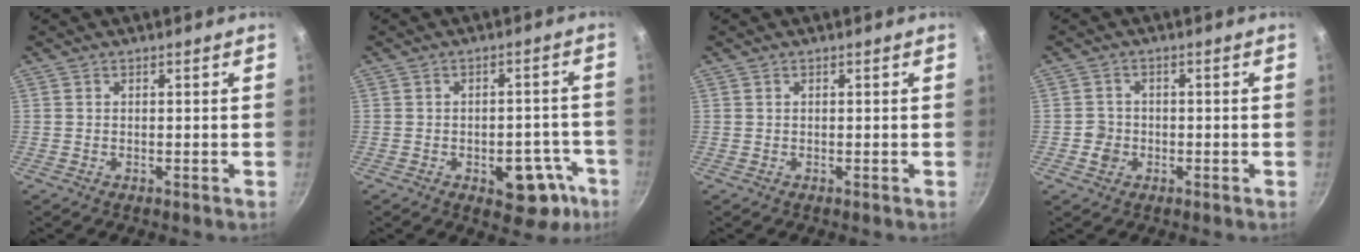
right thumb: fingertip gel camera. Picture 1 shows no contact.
{"total": 10.8, "force": [-4.8, 6.3, 7.4], "torque": [-0.036, 0.032, -0.054]}
{"total": 0.0}
{"total": 3.1, "force": [-0.9, 2.9, 0.9], "torque": [0.000, 0.013, -0.018]}